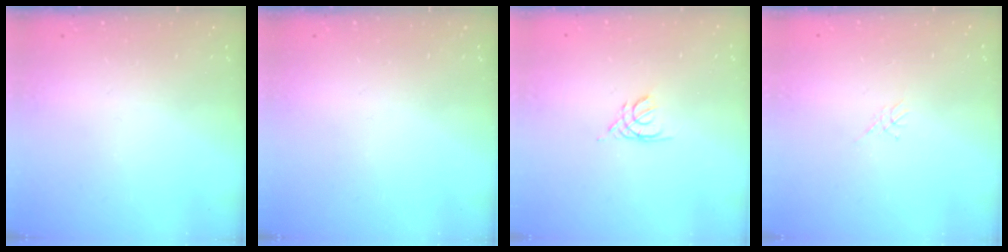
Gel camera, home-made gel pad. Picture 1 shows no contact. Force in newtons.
{"total": 0.0}
{"total": 2.1, "press": 2.0, "slide": 0.4}
{"total": 1.1, "press": 1.1, "slide": 0.3}